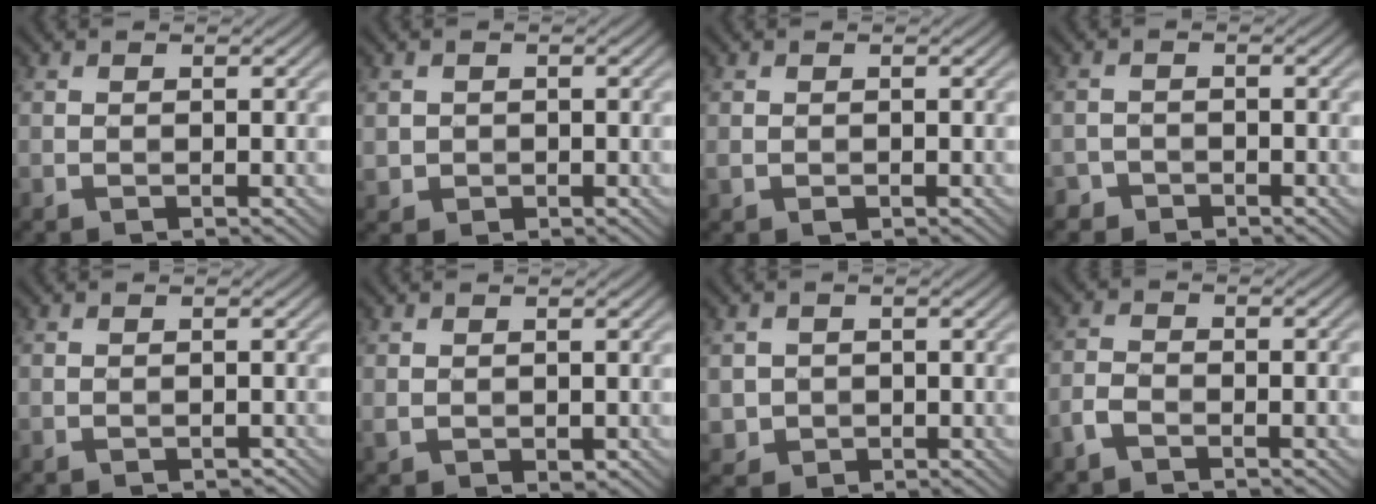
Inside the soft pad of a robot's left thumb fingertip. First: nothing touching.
{"total": 1.7, "force": [0.0, 1.7, 0.2], "torque": [-0.008, -0.009, 0.002]}
{"total": 1.0, "force": [-0.3, 0.8, 0.5], "torque": [-0.014, -0.007, -0.001]}
{"total": 1.7, "force": [-1.3, 1.0, 0.0], "torque": [0.004, 0.002, -0.030]}
{"total": 0.6, "force": [-0.4, 0.3, 0.3], "torque": [-0.003, -0.003, -0.005]}
{"total": 1.3, "force": [0.1, 0.9, 0.9], "torque": [-0.023, -0.007, 0.010]}
{"total": 2.3, "force": [-0.1, 2.3, 0.4], "torque": [-0.015, -0.011, -0.002]}
{"total": 3.3, "force": [-2.4, 1.1, 2.0], "torque": [-0.041, 0.001, -0.055]}